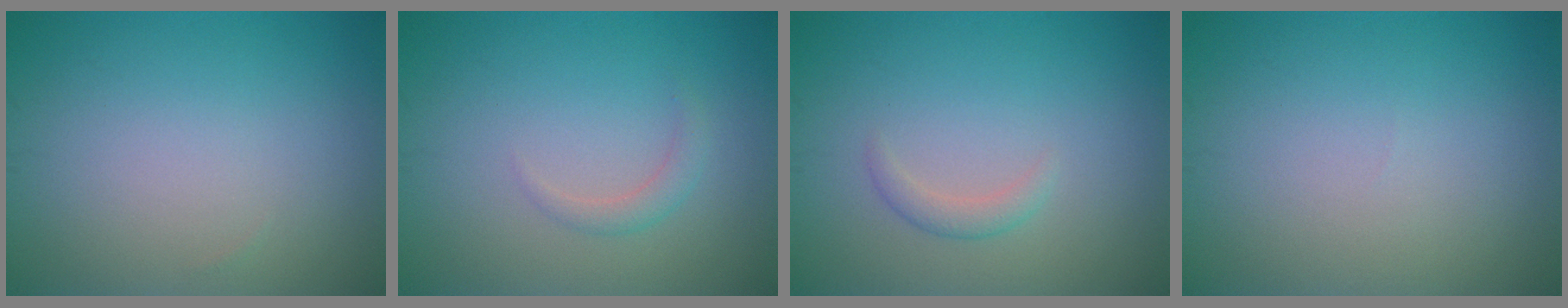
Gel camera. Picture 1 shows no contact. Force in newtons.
{"total": 1.2, "press": 1.2, "slide": 0.1}
{"total": 1.3, "press": 1.3, "slide": 0.1}
{"total": 0.0}